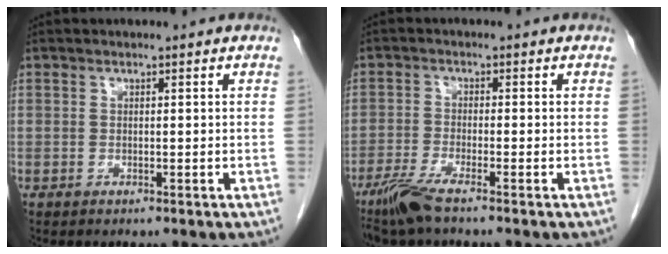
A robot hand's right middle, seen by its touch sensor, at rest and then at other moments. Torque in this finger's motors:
{"motor_torque": [0.75, -0.52, 0.29, 0.07]}